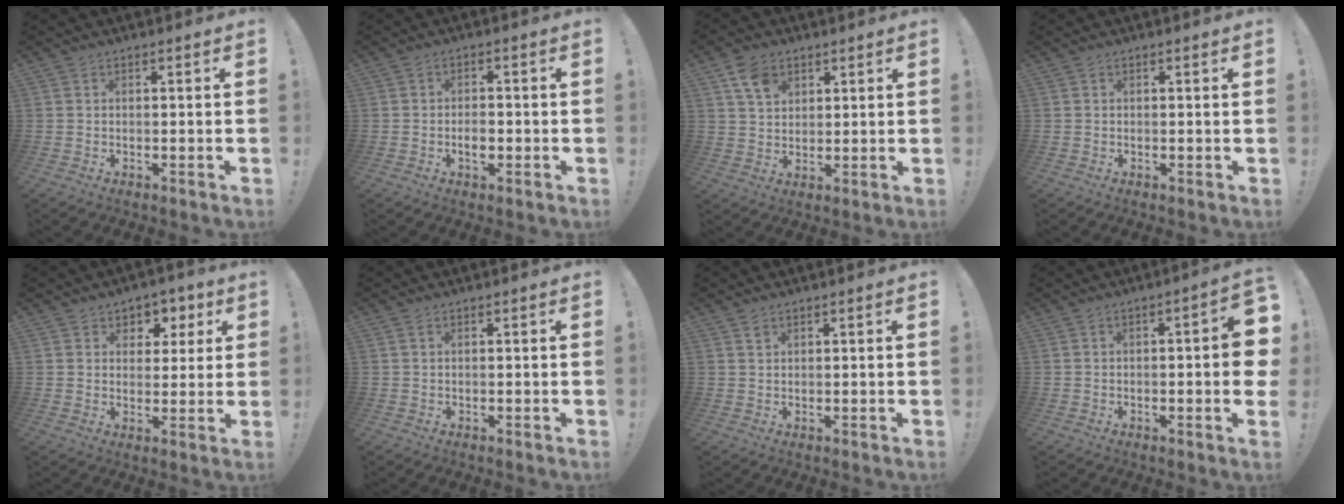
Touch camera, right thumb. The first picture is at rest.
{"total": 3.4, "force": [-1.2, 1.9, 2.5], "torque": [-0.026, 0.002, -0.023]}
{"total": 7.9, "force": [4.3, 5.5, 3.6], "torque": [-0.054, -0.014, 0.082]}
{"total": 0.6, "force": [0.3, -0.4, 0.3], "torque": [-0.001, -0.004, 0.003]}
{"total": 5.8, "force": [2.2, 5.2, 1.1], "torque": [0.003, -0.019, 0.041]}
{"total": 0.8, "force": [0.4, 0.4, 0.5], "torque": [-0.018, 0.003, 0.008]}
{"total": 1.2, "force": [0.9, 0.7, 0.4], "torque": [0.007, -0.007, 0.014]}
{"total": 7.4, "force": [-0.3, 1.1, 7.3], "torque": [-0.094, -0.002, -0.004]}